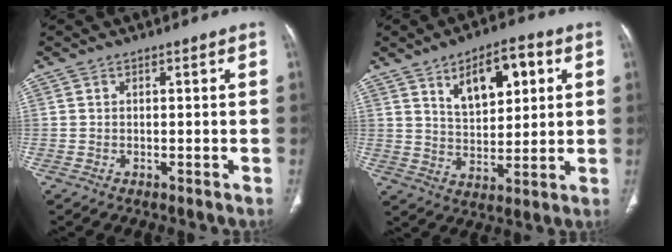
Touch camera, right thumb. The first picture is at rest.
{"total": 12.2, "force": [5.1, 6.2, 9.2], "torque": [-0.113, -0.013, 0.086]}